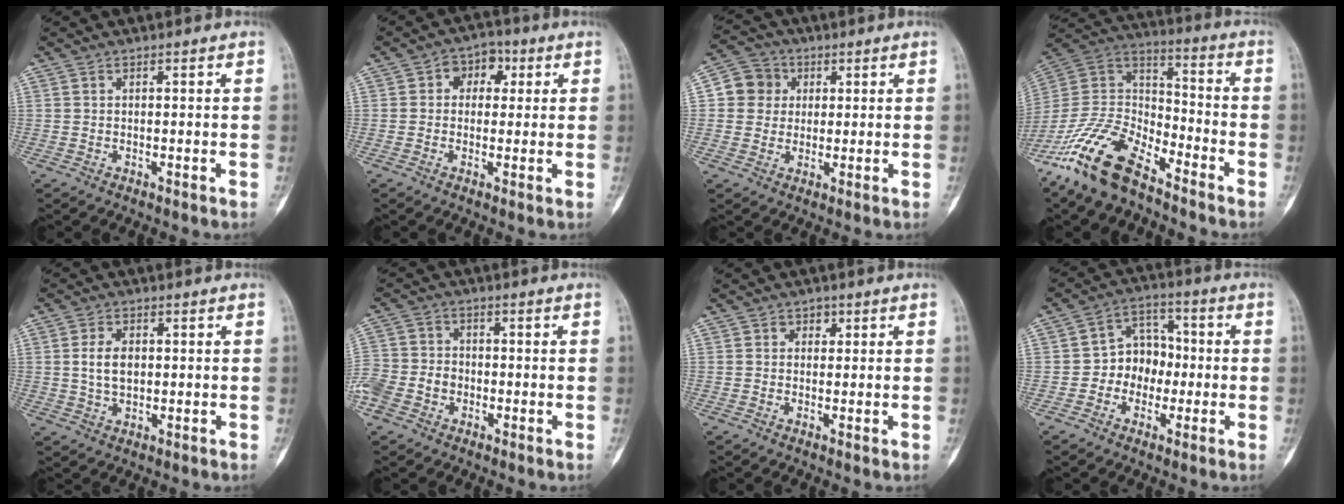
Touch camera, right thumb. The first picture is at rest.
{"total": 5.9, "force": [1.3, 4.5, 3.5], "torque": [-0.013, 0.009, 0.010]}
{"total": 7.0, "force": [1.2, 6.7, 1.8], "torque": [-0.001, 0.009, 0.011]}
{"total": 17.3, "force": [-12.5, 7.0, 9.7], "torque": [-0.181, 0.070, -0.243]}
{"total": 4.0, "force": [0.4, 2.5, 3.1], "torque": [-0.053, 0.001, 0.009]}
{"total": 8.9, "force": [-3.2, 7.2, 4.3], "torque": [-0.089, 0.022, -0.063]}
{"total": 1.9, "force": [0.6, 1.6, 0.8], "torque": [0.005, 0.002, 0.002]}
{"total": 8.7, "force": [-1.3, 7.1, 4.8], "torque": [-0.030, 0.034, -0.036]}